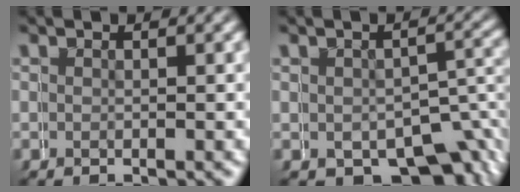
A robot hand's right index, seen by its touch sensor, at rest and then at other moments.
{"total": 6.5, "force": [-2.7, 4.6, 3.7], "torque": [-0.032, -0.011, -0.040]}